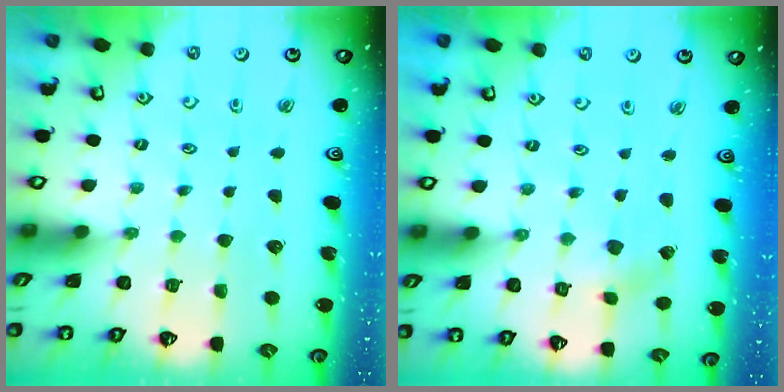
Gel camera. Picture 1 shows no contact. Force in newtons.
{"total": 2.3, "press": 2.3, "slide": 0.3}